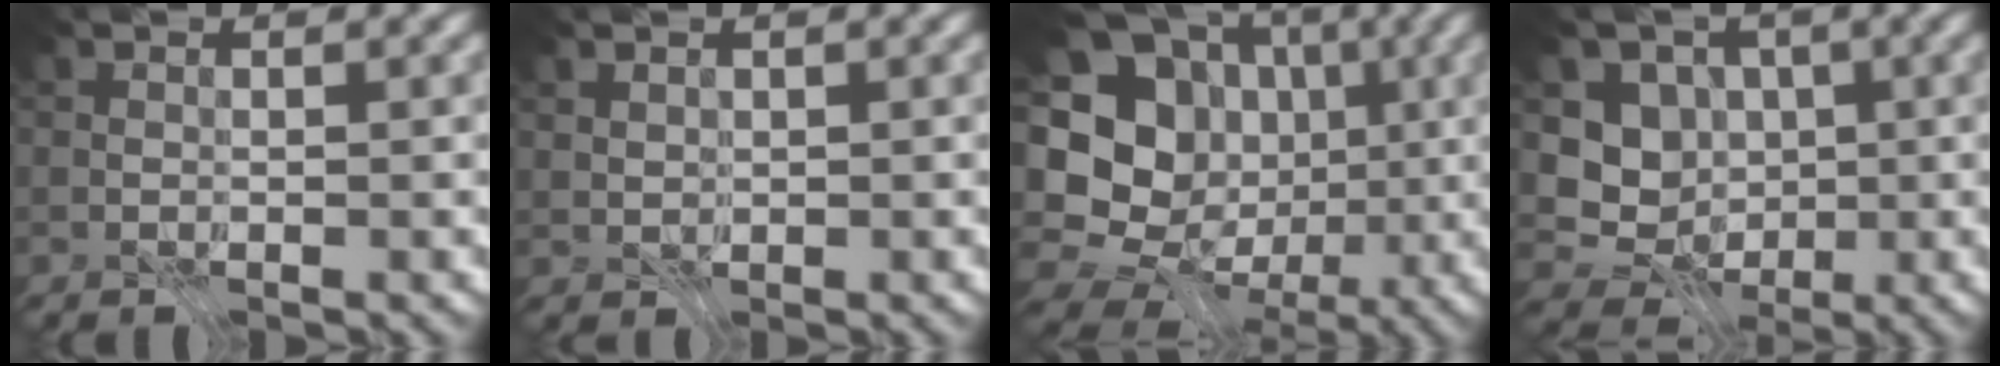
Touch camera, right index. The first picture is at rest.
{"total": 1.3, "force": [0.7, 1.0, 0.5], "torque": [-0.016, -0.004, 0.021]}
{"total": 17.8, "force": [-1.3, 16.0, 7.6], "torque": [-0.181, 0.031, -0.040]}
{"total": 5.2, "force": [-0.4, 4.7, 2.2], "torque": [-0.037, -0.021, -0.014]}